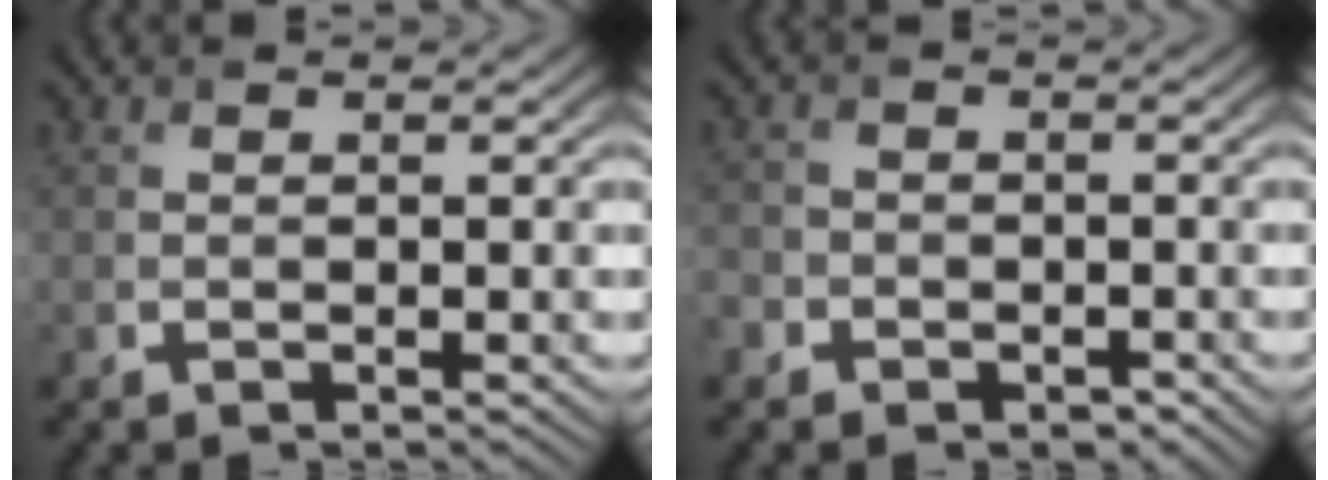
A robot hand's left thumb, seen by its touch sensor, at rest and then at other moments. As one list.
[{"total": 2.8, "force": [-1.9, 2.0, 0.3], "torque": [-0.003, -0.002, -0.038]}]